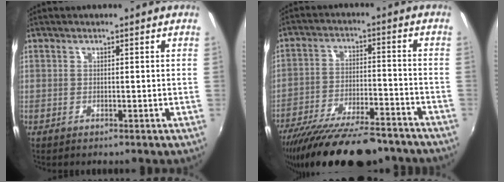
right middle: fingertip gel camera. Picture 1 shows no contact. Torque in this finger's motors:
{"motor_torque": [1.17, -0.97, 0.40, 0.21]}